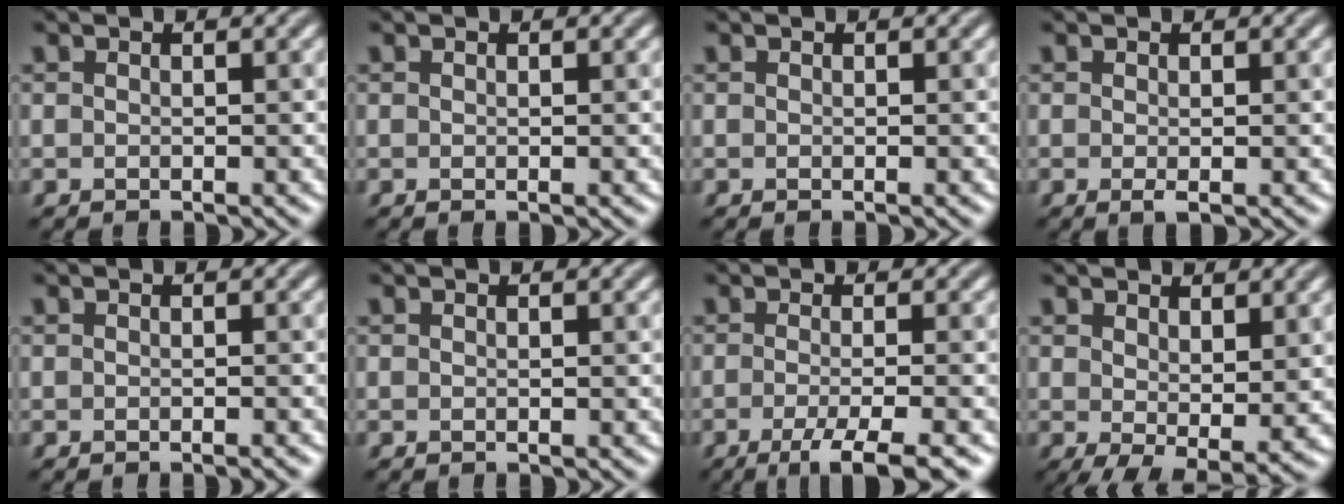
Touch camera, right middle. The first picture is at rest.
{"total": 0.0}
{"total": 0.0}
{"total": 0.7, "force": [-0.1, 0.1, 0.7], "torque": [-0.013, -0.004, -0.001]}
{"total": 0.6, "force": [-0.4, 0.0, 0.4], "torque": [-0.003, 0.002, -0.008]}
{"total": 0.0}
{"total": 4.7, "force": [-2.2, 1.0, 4.0], "torque": [-0.057, -0.005, -0.045]}
{"total": 4.2, "force": [0.9, 1.8, 3.7], "torque": [-0.065, -0.008, 0.021]}